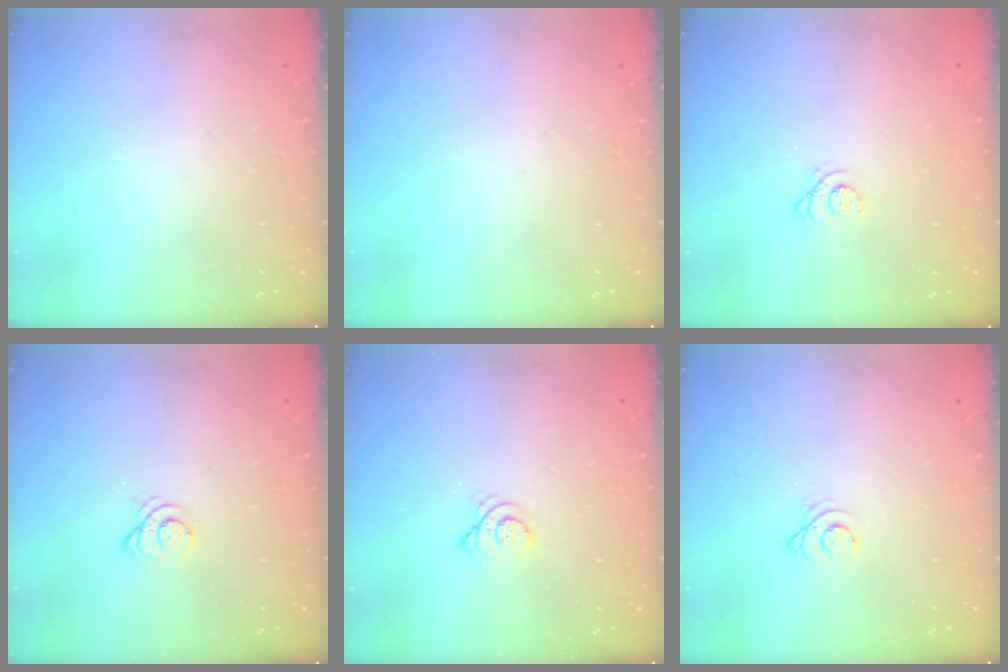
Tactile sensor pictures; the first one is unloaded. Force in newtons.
{"total": 0.0}
{"total": 1.2, "press": 1.2, "slide": 0.1}
{"total": 3.6, "press": 3.5, "slide": 0.5}
{"total": 3.4, "press": 3.4, "slide": 0.2}
{"total": 2.5, "press": 2.5, "slide": 0.3}